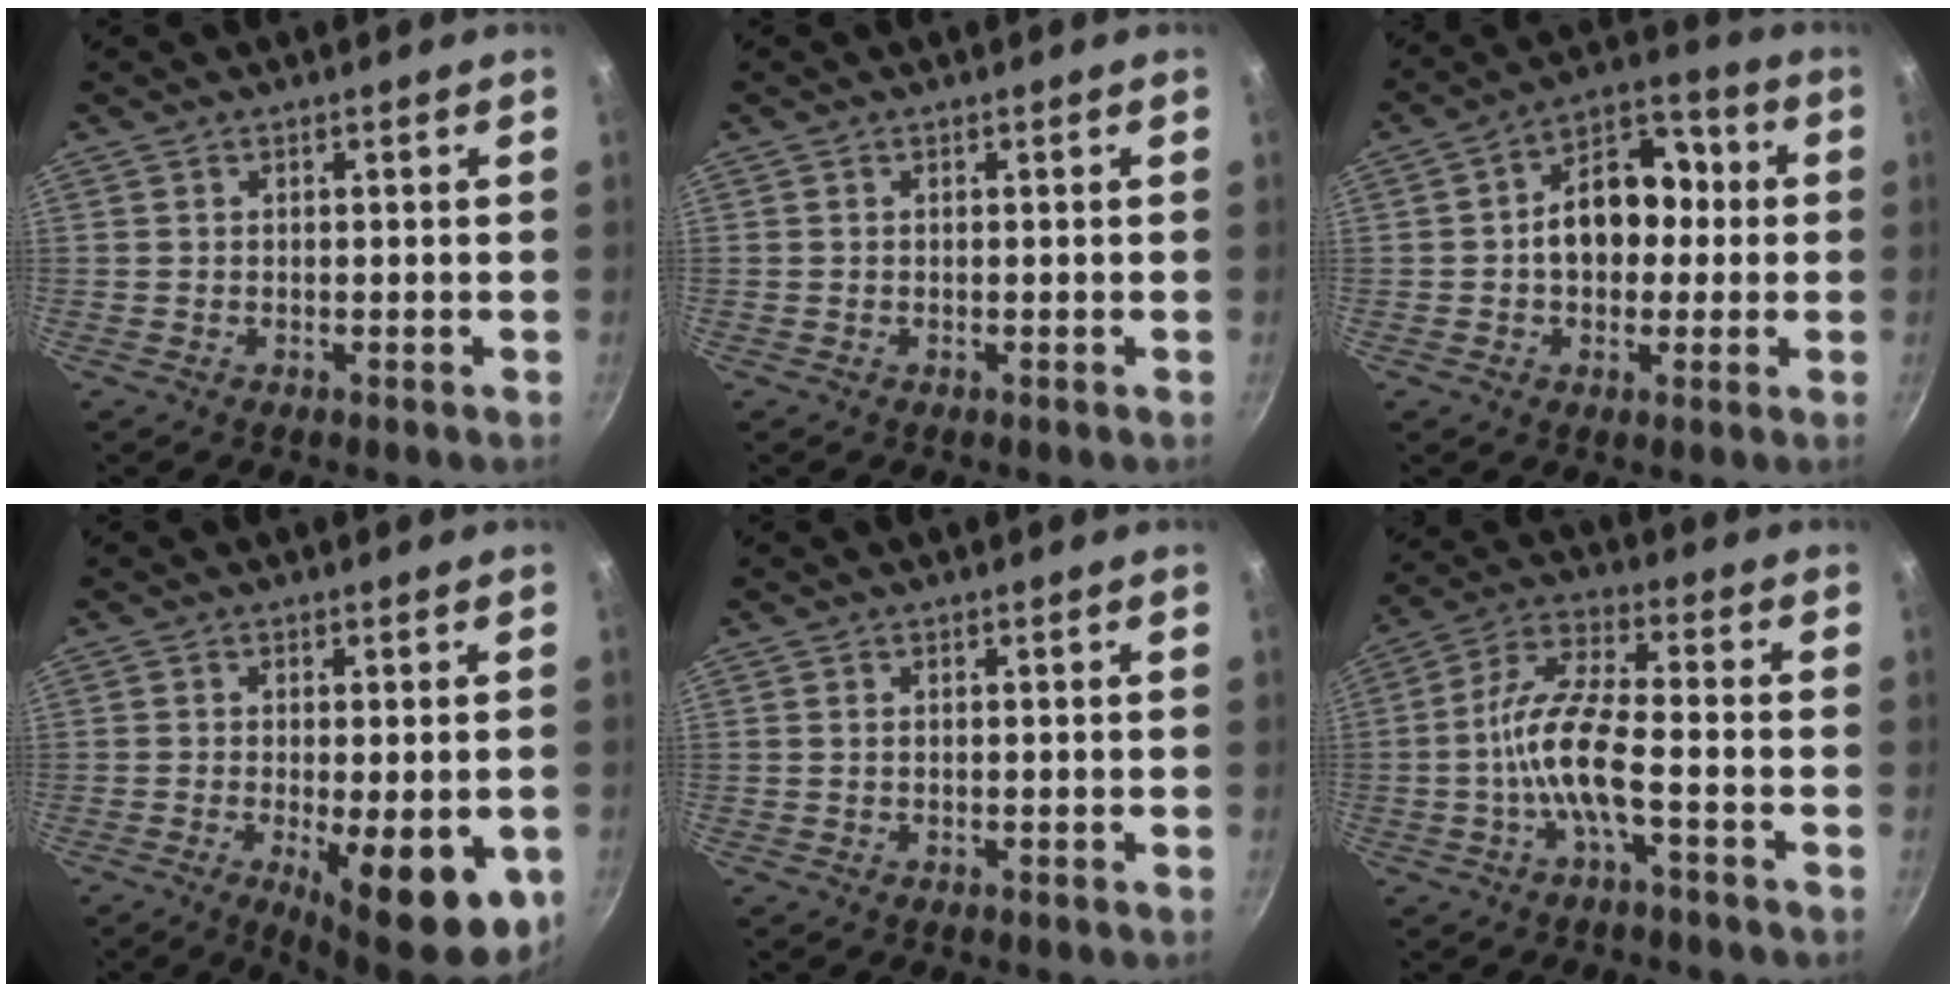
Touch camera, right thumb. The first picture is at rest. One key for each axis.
{"total": 0.0}
{"total": 13.3, "fx": 0.4, "fy": 9.1, "fz": 9.8, "tx": -0.114, "ty": 0.035, "tz": -0.003}
{"total": 14.8, "fx": -4.8, "fy": 5.1, "fz": 13.0, "tx": -0.143, "ty": -0.015, "tz": -0.051}
{"total": 0.0}
{"total": 10.6, "fx": -2.9, "fy": 2.9, "fz": 9.8, "tx": -0.214, "ty": 0.040, "tz": -0.058}